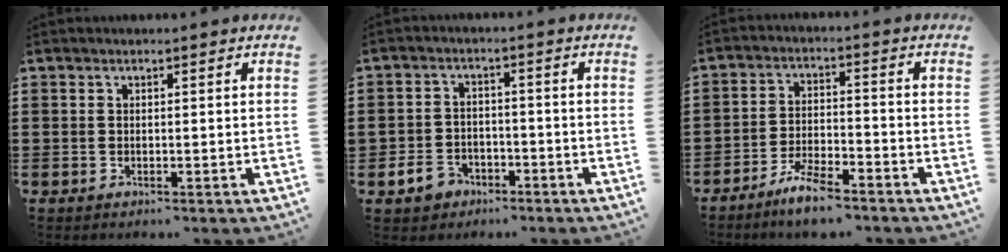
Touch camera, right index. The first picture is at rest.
{"total": 4.1, "force": [-2.7, 2.8, 1.5], "torque": [-0.053, 0.002, -0.058]}
{"total": 5.4, "force": [-4.7, 0.9, 2.5], "torque": [-0.056, 0.006, -0.092]}